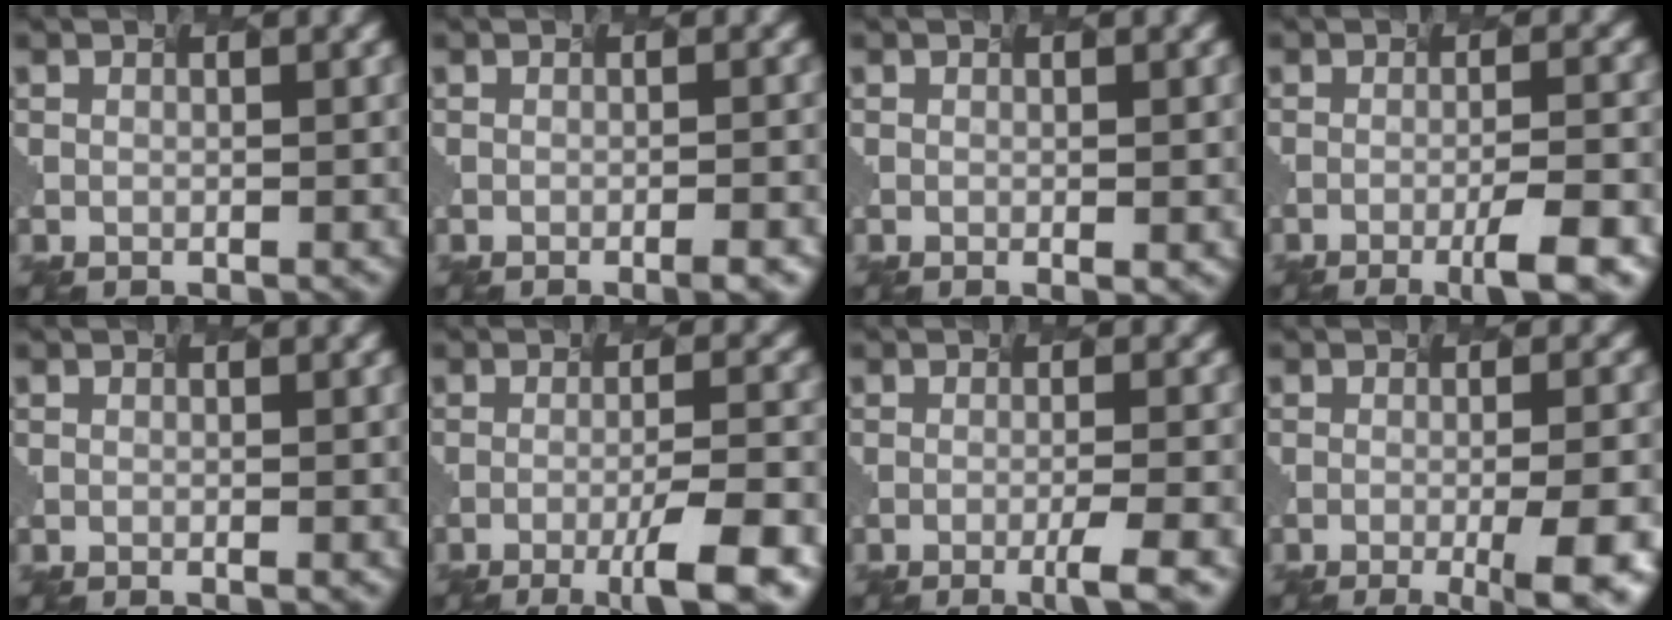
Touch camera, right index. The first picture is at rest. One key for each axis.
{"total": 2.5, "fx": -0.9, "fy": 0.8, "fz": 2.2, "tx": -0.010, "ty": 0.003, "tz": -0.006}
{"total": 1.3, "fx": -0.4, "fy": 0.2, "fz": 1.2, "tx": -0.008, "ty": 0.000, "tz": 0.002}
{"total": 4.9, "fx": -2.2, "fy": 0.7, "fz": 4.4, "tx": -0.061, "ty": -0.004, "tz": -0.026}
{"total": 0.9, "fx": -0.1, "fy": 0.3, "fz": 0.9, "tx": -0.004, "ty": -0.001, "tz": -0.003}
{"total": 6.2, "fx": -3.0, "fy": 0.8, "fz": 5.4, "tx": -0.077, "ty": 0.002, "tz": -0.043}
{"total": 3.3, "fx": -1.4, "fy": 0.3, "fz": 3.0, "tx": -0.040, "ty": -0.003, "tz": -0.019}
{"total": 7.9, "fx": -2.4, "fy": 2.4, "fz": 7.1, "tx": -0.059, "ty": 0.002, "tz": -0.018}